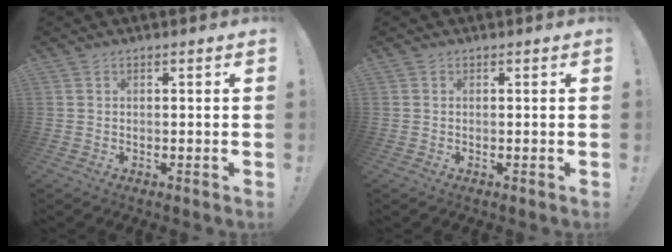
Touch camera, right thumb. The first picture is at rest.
{"total": 0.0}